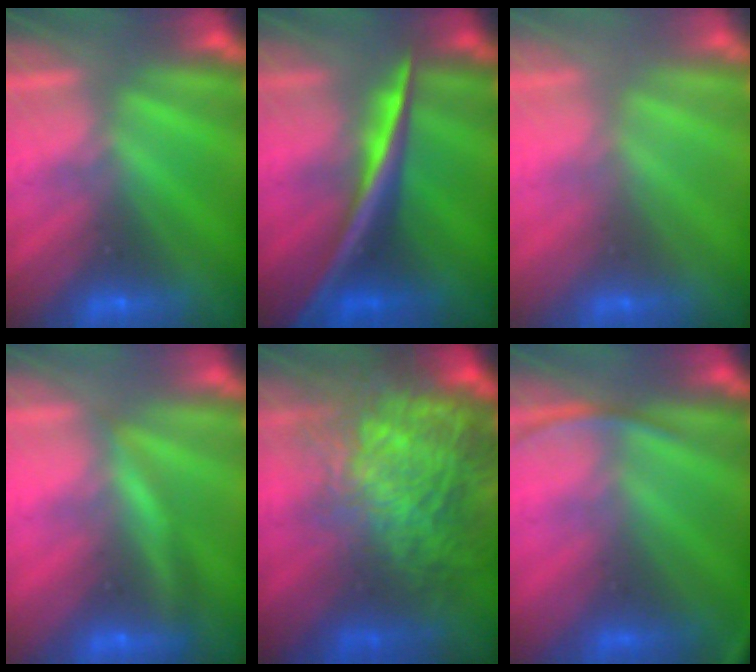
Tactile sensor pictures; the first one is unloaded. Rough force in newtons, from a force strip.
{"total": 2.6}
{"total": 2.7}
{"total": 3.9}
{"total": 7.3}
{"total": 2.2}